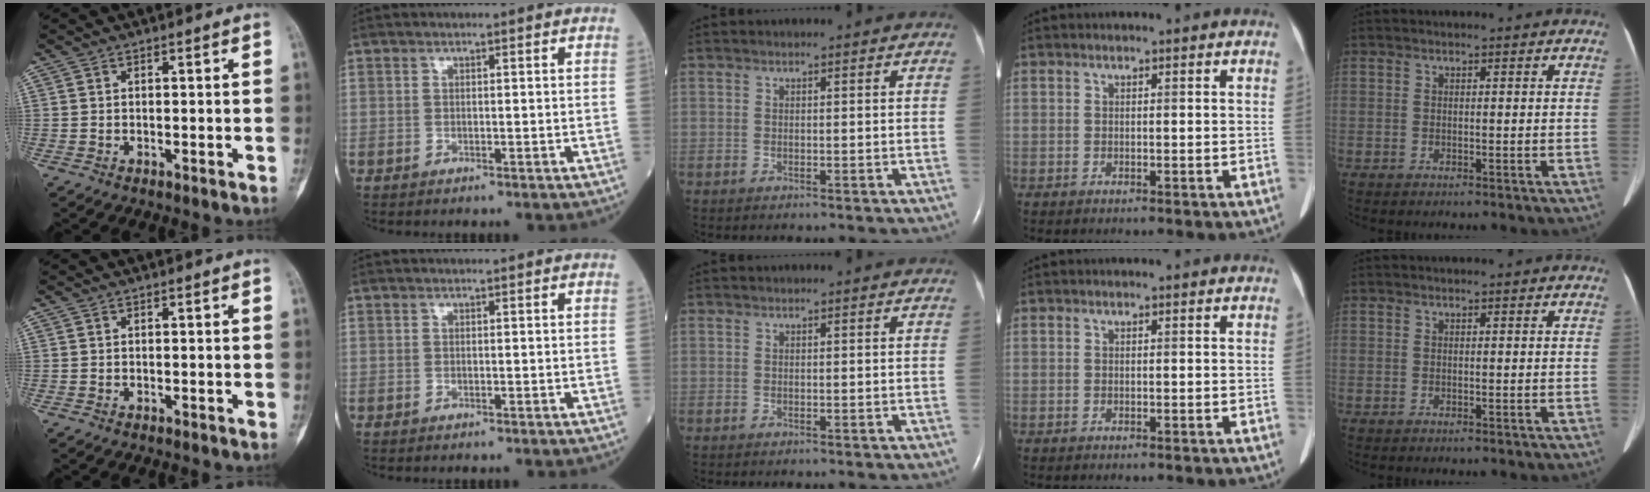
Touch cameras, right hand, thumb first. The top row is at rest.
{}